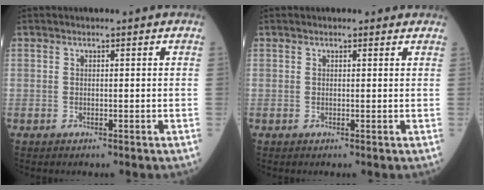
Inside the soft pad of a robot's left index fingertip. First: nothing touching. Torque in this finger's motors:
{"motor_torque": [0.54, -0.47, 0.09, 0.03]}